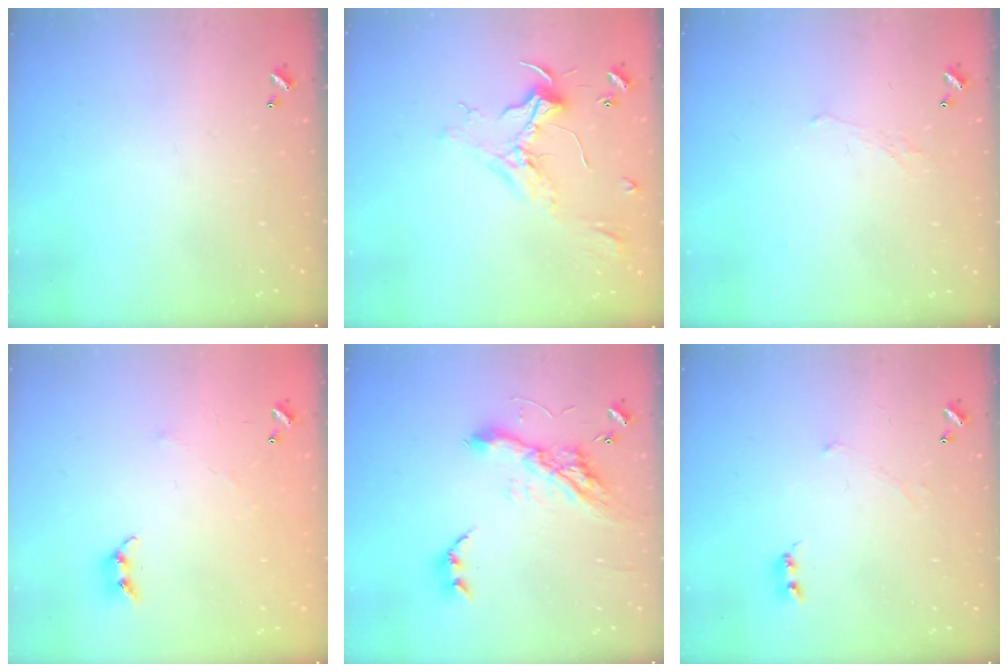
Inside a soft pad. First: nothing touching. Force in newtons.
{"total": 2.3, "press": 2.2, "slide": 0.8}
{"total": 0.6, "press": 0.2, "slide": 0.6}
{"total": 4.8, "press": 4.8, "slide": 0.8}
{"total": 13.4, "press": 13.3, "slide": 0.8}
{"total": 0.0}